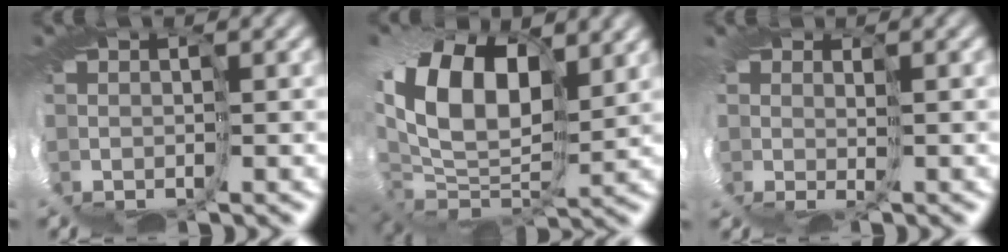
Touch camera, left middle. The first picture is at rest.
{"total": 13.1, "force": [5.5, 8.4, 8.4], "torque": [-0.174, 0.019, 0.106]}
{"total": 1.3, "force": [0.5, 0.8, 0.8], "torque": [-0.019, 0.003, 0.007]}